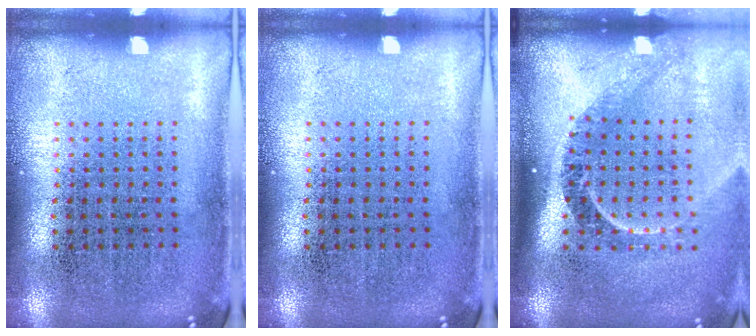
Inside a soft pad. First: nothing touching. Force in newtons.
{"total": 0.0}
{"total": 2.2, "press": 1.6, "slide": 1.6}